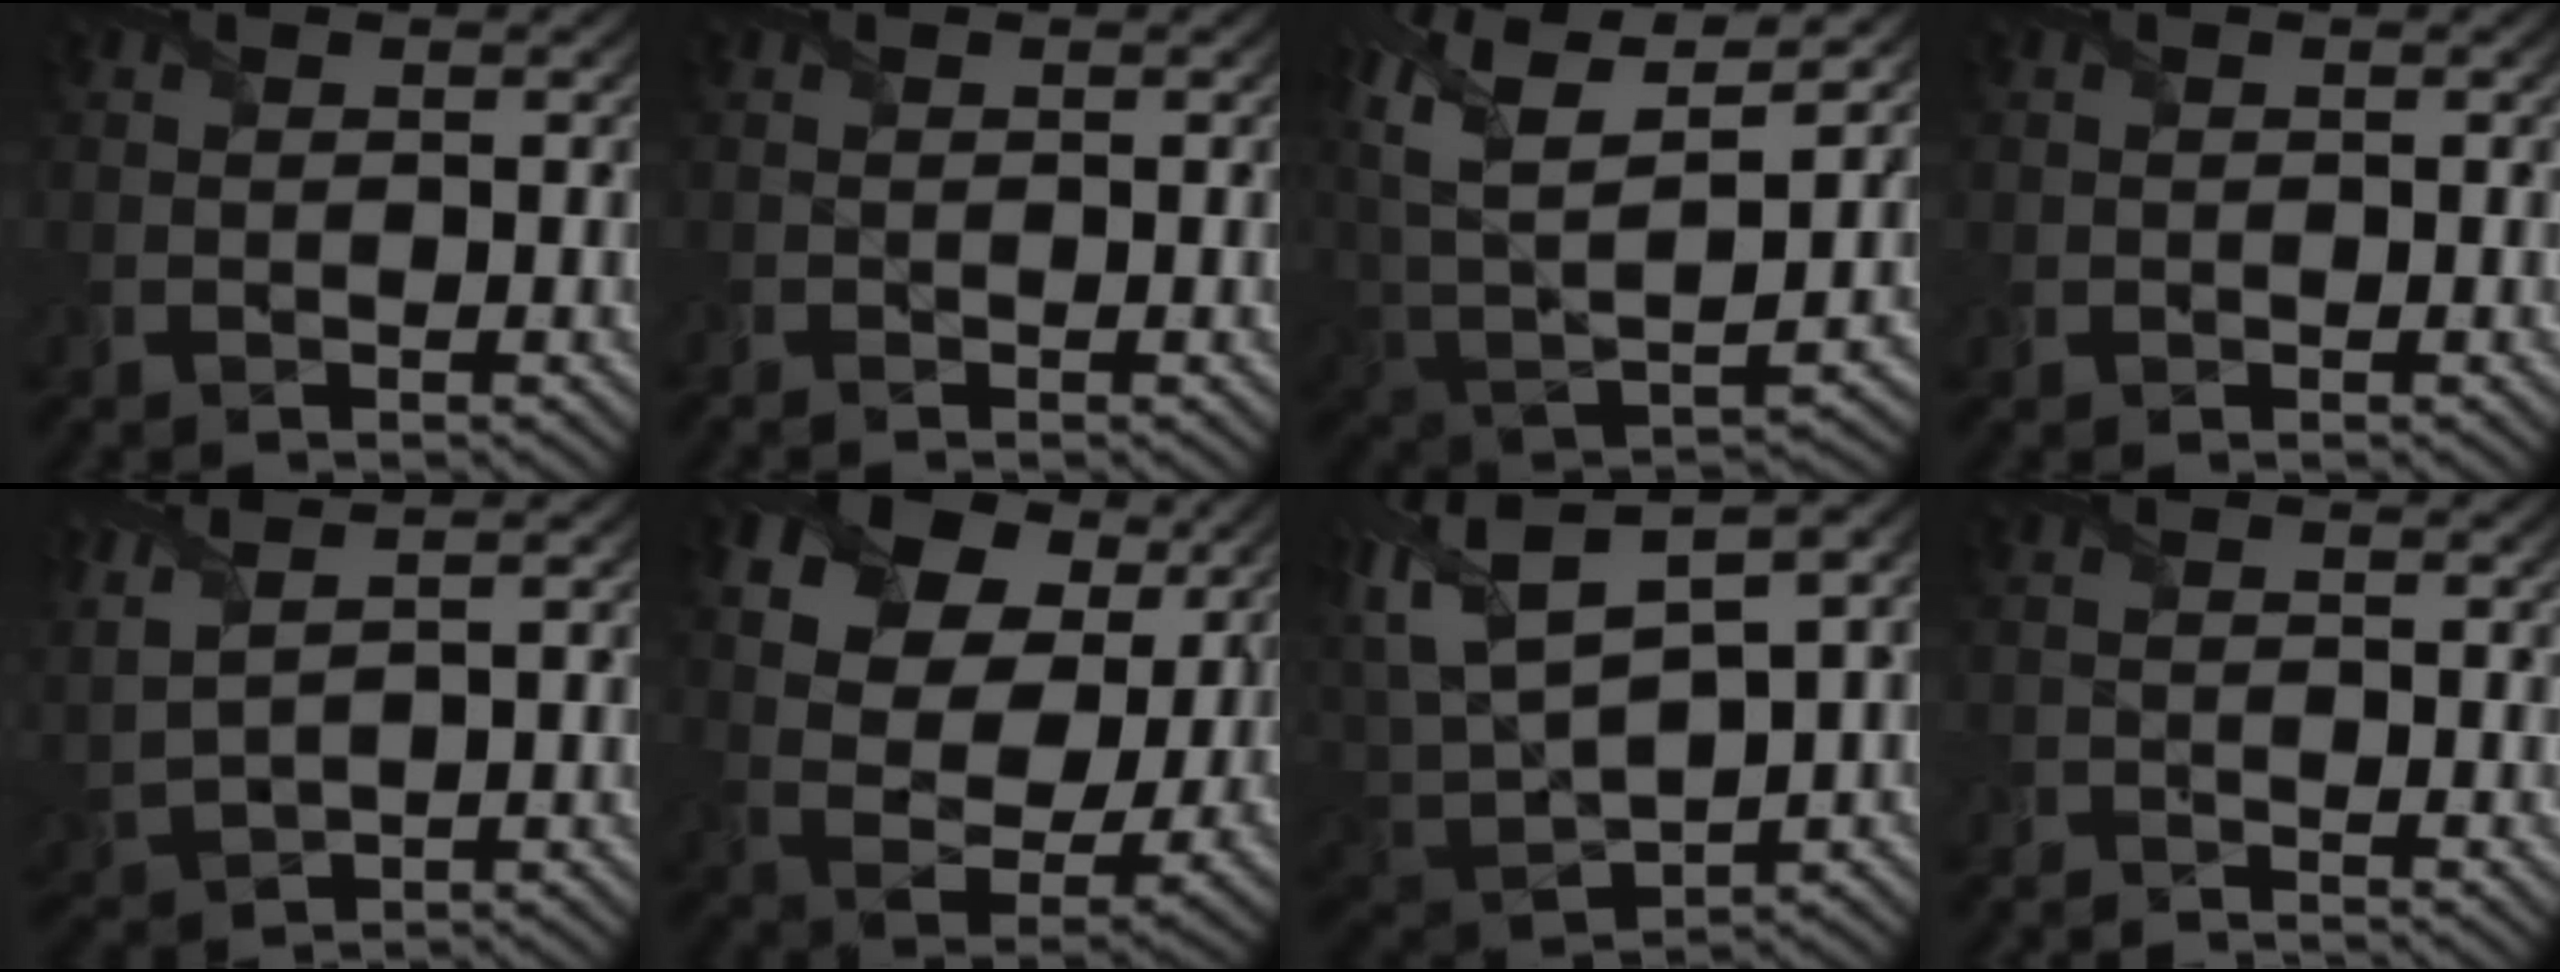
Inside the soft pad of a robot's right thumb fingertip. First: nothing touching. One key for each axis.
{"total": 0.5, "fx": -0.3, "fy": -0.1, "fz": 0.5, "tx": -0.013, "ty": -0.001, "tz": -0.004}
{"total": 16.1, "fx": 7.2, "fy": 8.7, "fz": 11.4, "tx": -0.282, "ty": 0.003, "tz": 0.148}
{"total": 0.6, "fx": 0.1, "fy": 0.6, "fz": -0.1, "tx": 0.000, "ty": -0.004, "tz": 0.000}
{"total": 6.9, "fx": 4.0, "fy": 2.4, "fz": 5.0, "tx": -0.170, "ty": 0.008, "tz": 0.089}
{"total": 19.5, "fx": 7.7, "fy": 12.5, "fz": 12.8, "tx": -0.283, "ty": 0.040, "tz": 0.153}
{"total": 14.5, "fx": 3.9, "fy": 7.4, "fz": 11.9, "tx": -0.268, "ty": 0.001, "tz": 0.098}
{"total": 2.4, "fx": -2.3, "fy": -0.5, "fz": -0.2, "tx": 0.001, "ty": -0.005, "tz": -0.052}